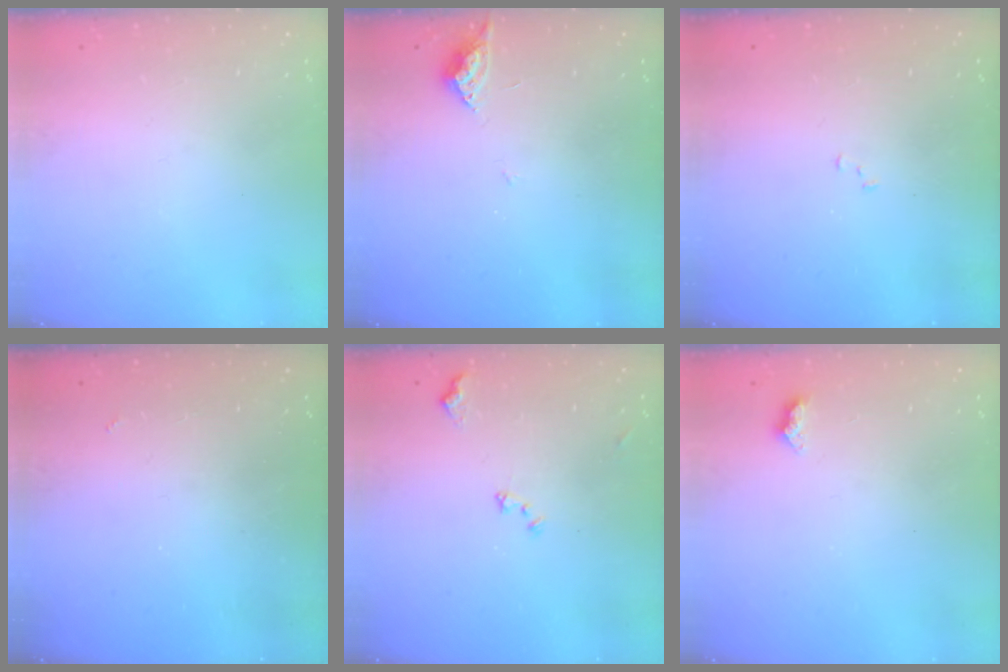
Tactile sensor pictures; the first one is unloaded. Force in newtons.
{"total": 4.3, "press": 4.2, "slide": 0.6}
{"total": 6.7, "press": 6.6, "slide": 0.8}
{"total": 1.9, "press": 1.8, "slide": 0.4}
{"total": 8.7, "press": 8.6, "slide": 1.1}
{"total": 5.1, "press": 5.0, "slide": 0.6}